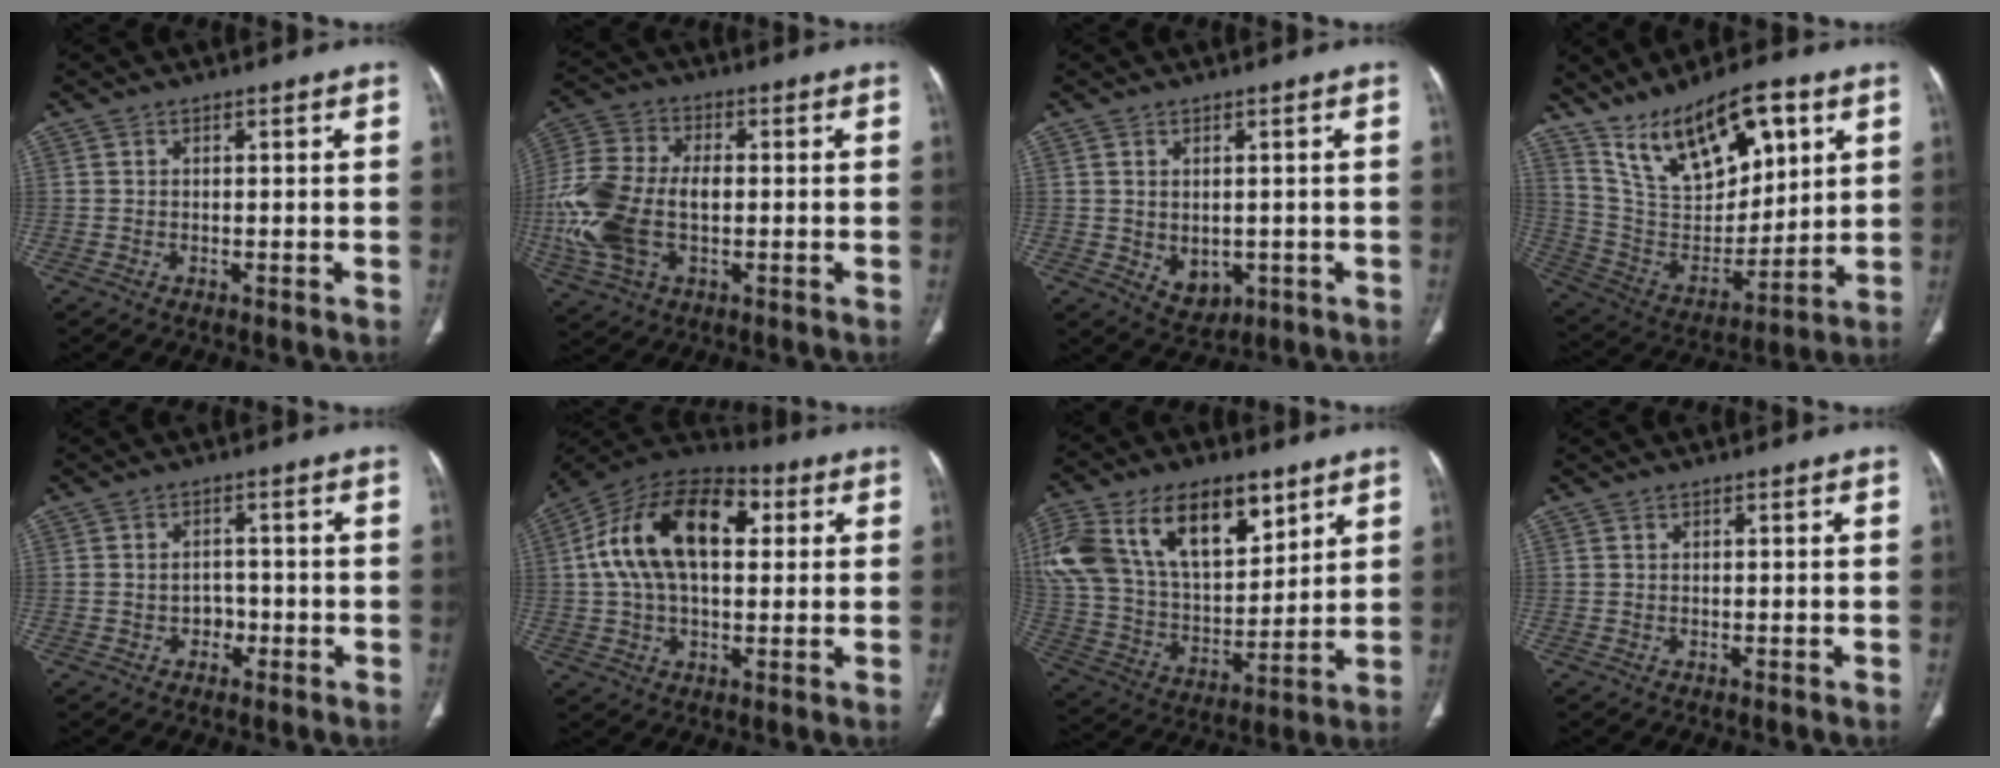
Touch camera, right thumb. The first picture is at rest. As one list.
[{"total": 17.3, "force": [-1.7, 10.6, 13.6], "torque": [-0.315, 0.008, -0.027]}, {"total": 4.8, "force": [-0.5, 3.6, 3.1], "torque": [-0.034, -0.004, 0.013]}, {"total": 21.4, "force": [11.5, 9.8, 15.1], "torque": [-0.216, -0.044, 0.223]}, {"total": 2.8, "force": [-0.9, 2.3, 1.3], "torque": [-0.004, 0.012, -0.012]}, {"total": 20.1, "force": [4.2, 11.4, 15.9], "torque": [-0.272, 0.028, 0.060]}, {"total": 29.9, "force": [14.4, 16.9, 20.0], "torque": [-0.393, 0.012, 0.268]}, {"total": 0.0}]